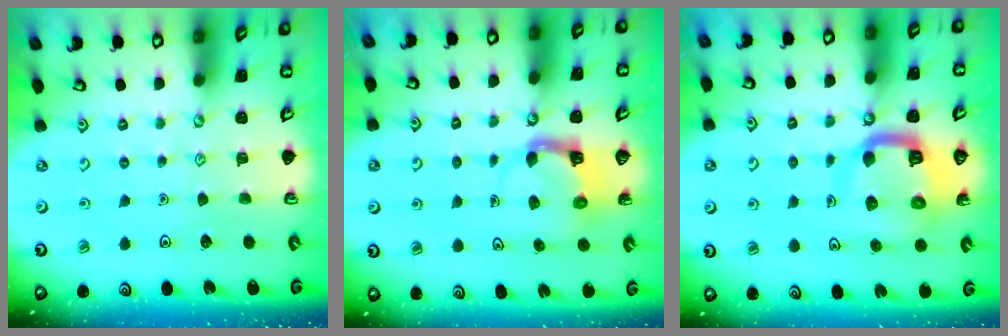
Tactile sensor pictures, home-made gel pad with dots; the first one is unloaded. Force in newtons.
{"total": 4.6, "press": 4.6, "slide": 0.1}
{"total": 12.4, "press": 12.3, "slide": 1.5}